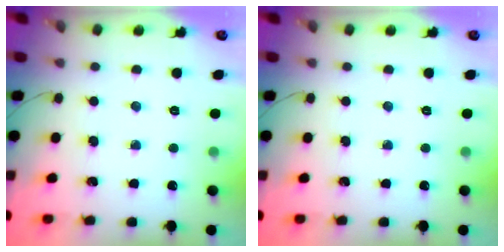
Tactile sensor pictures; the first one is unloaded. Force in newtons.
{"total": 0.0}